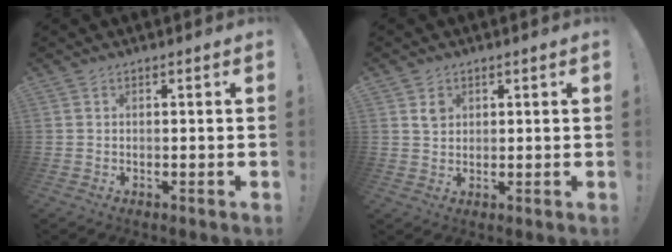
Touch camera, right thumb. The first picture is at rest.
{"total": 3.0, "force": [1.7, 2.4, 0.8], "torque": [0.002, -0.008, 0.028]}